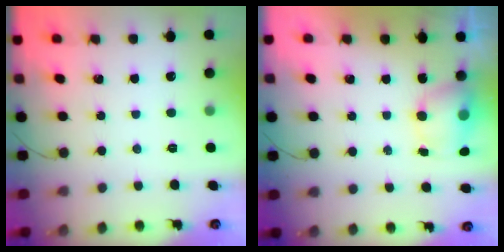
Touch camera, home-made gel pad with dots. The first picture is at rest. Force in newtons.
{"total": 6.4, "press": 6.3, "slide": 0.8}